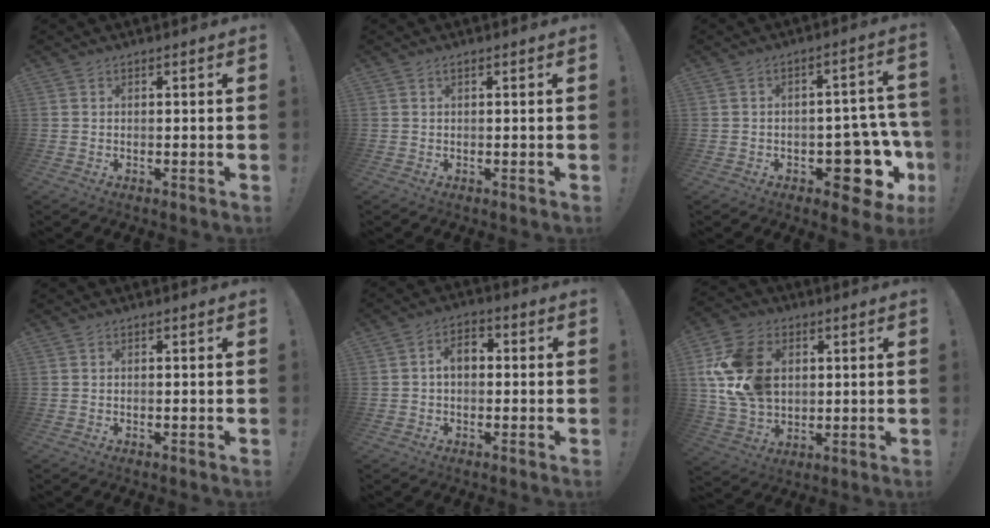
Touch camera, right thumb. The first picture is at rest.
{"total": 0.5, "force": [0.3, 0.1, 0.4], "torque": [-0.010, 0.001, 0.006]}
{"total": 13.6, "force": [-5.6, 7.6, 9.8], "torque": [-0.091, 0.040, -0.077]}
{"total": 0.0}
{"total": 5.5, "force": [0.2, 3.5, 4.2], "torque": [-0.063, 0.006, 0.002]}
{"total": 18.5, "force": [3.9, 14.2, 11.2], "torque": [-0.204, -0.014, 0.078]}